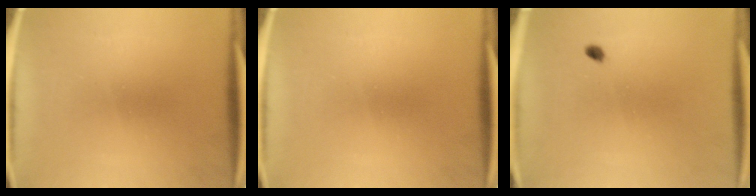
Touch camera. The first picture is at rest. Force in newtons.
{"total": 0.0}
{"total": 1.6}